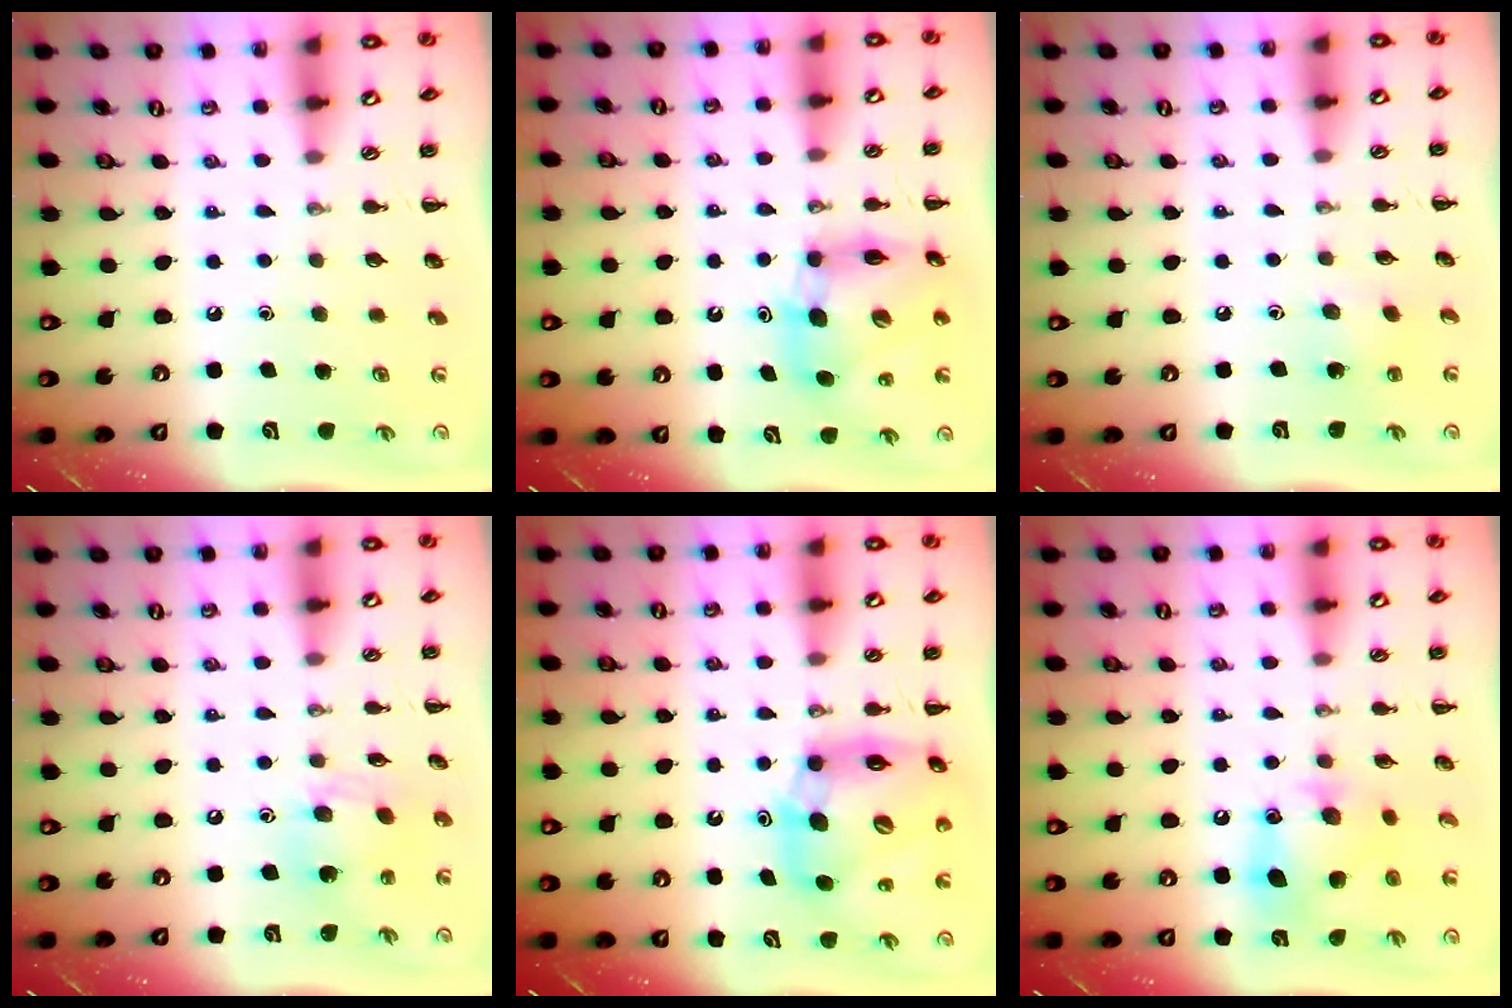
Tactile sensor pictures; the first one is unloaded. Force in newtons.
{"total": 9.7, "press": 9.6, "slide": 1.7}
{"total": 2.1, "press": 2.0, "slide": 0.6}
{"total": 9.8, "press": 9.7, "slide": 1.1}
{"total": 12.6, "press": 12.3, "slide": 3.0}
{"total": 11.8, "press": 11.7, "slide": 1.6}